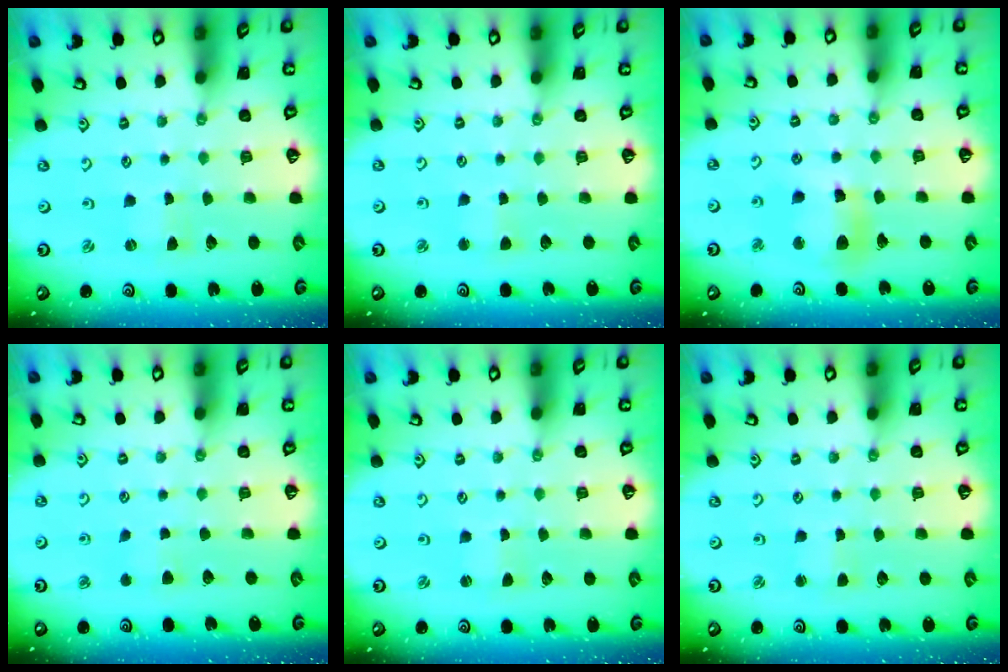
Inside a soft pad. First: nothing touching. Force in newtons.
{"total": 2.5, "press": 2.5, "slide": 0.3}
{"total": 11.8, "press": 11.7, "slide": 1.9}
{"total": 3.0, "press": 3.0, "slide": 0.5}
{"total": 0.0}
{"total": 1.9, "press": 1.9, "slide": 0.3}